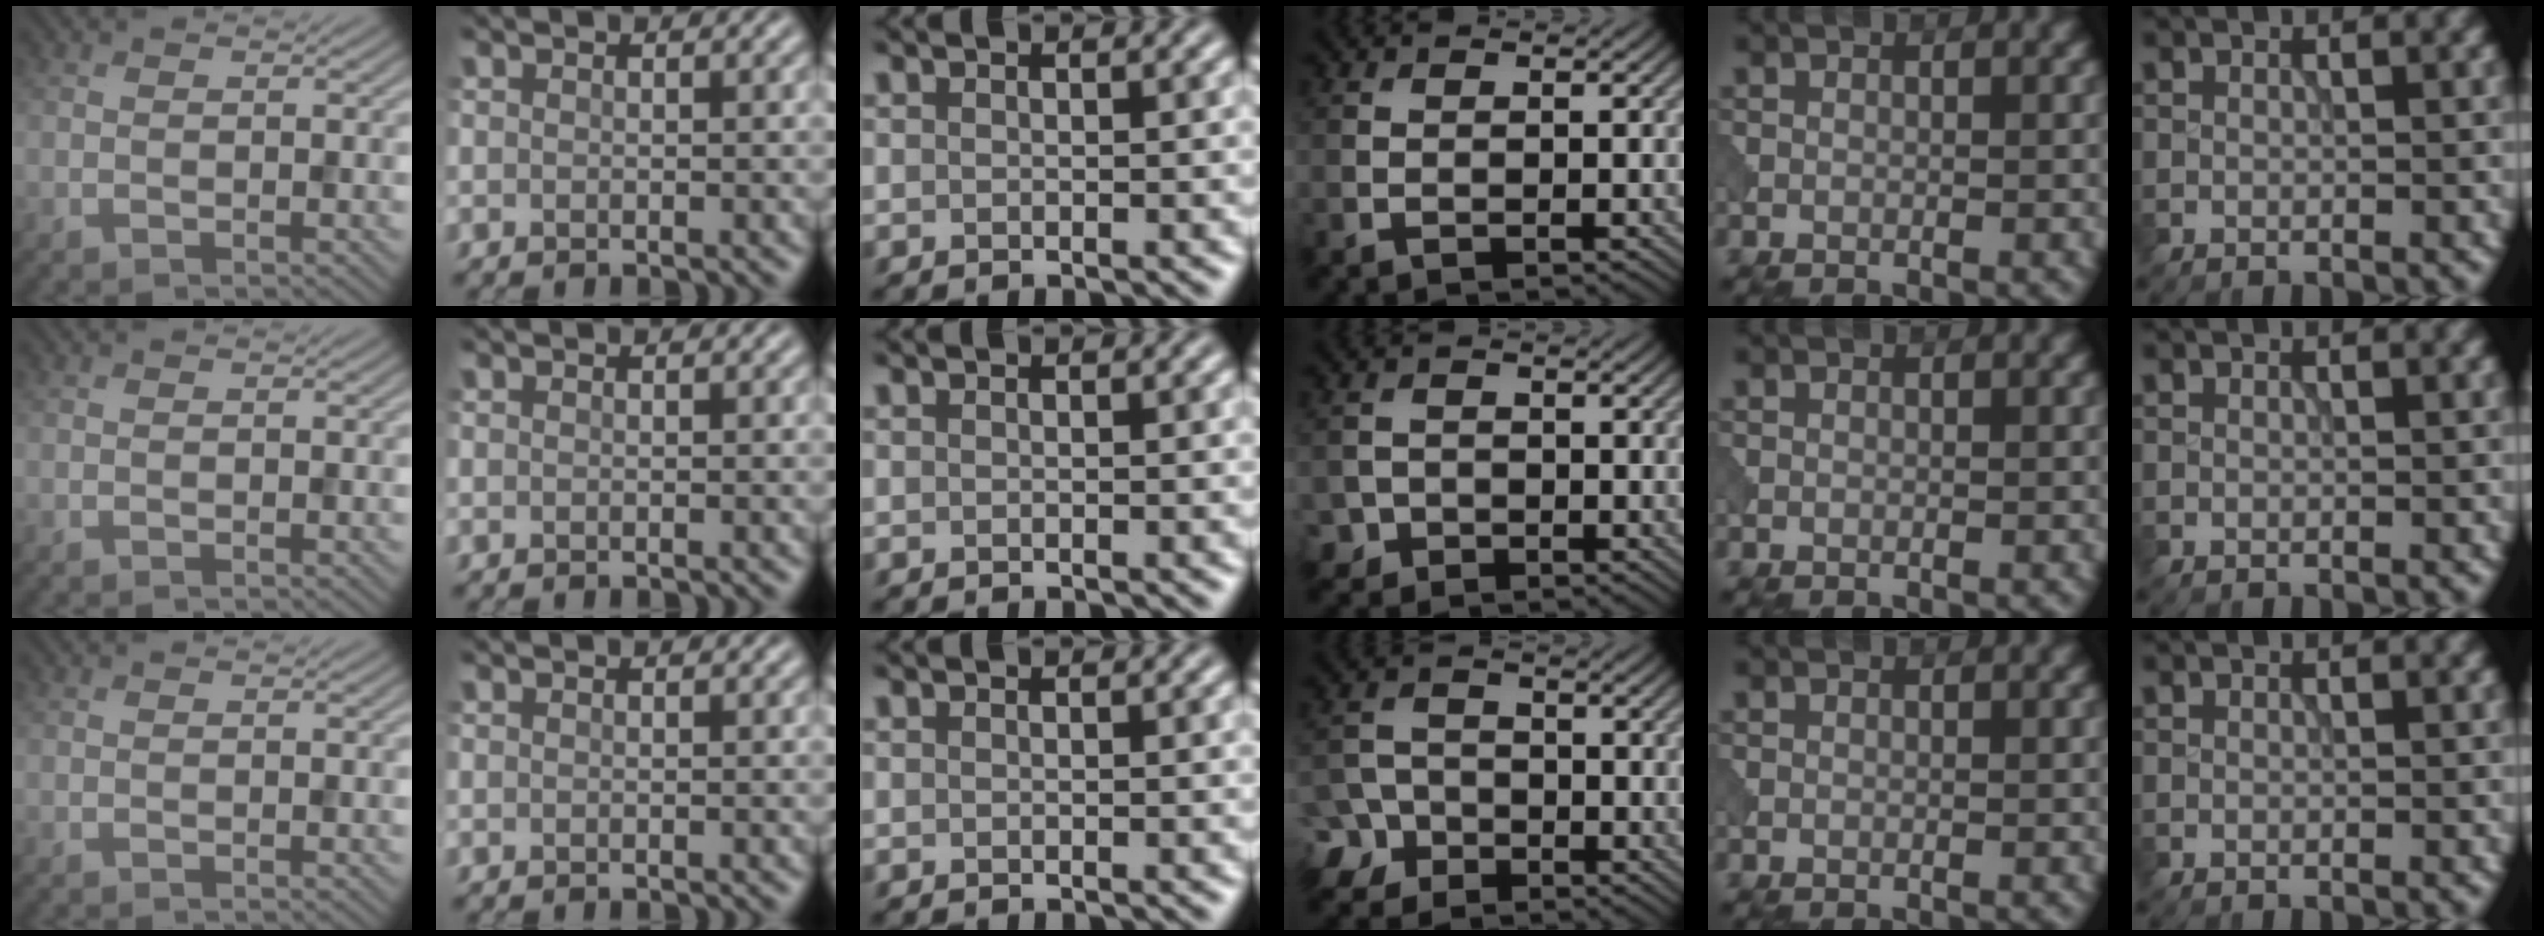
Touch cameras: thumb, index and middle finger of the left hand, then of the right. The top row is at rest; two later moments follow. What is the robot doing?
{"motion": "open", "object": "sandwich press"}